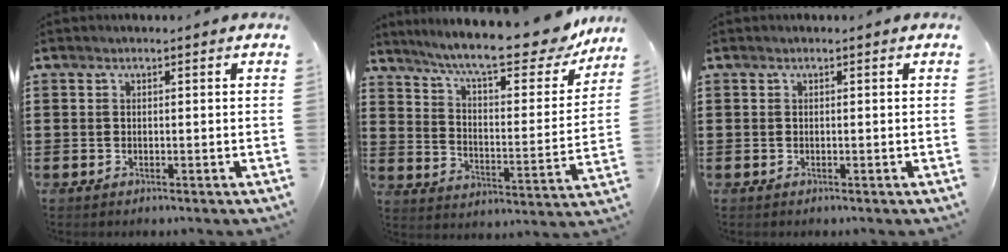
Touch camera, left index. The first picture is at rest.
{"total": 12.6, "force": [10.8, 0.9, 6.6], "torque": [-0.142, -0.069, 0.179]}
{"total": 0.0}